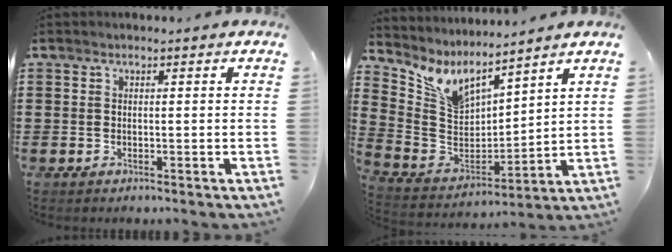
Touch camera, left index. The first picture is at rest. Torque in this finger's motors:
{"motor_torque": [0.79, -0.70, 0.33, 0.12]}